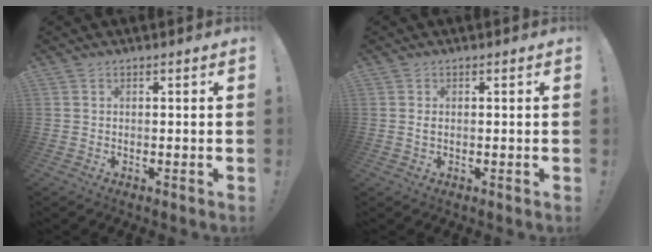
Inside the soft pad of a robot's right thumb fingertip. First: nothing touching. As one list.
[{"total": 0.7, "force": [0.0, 0.4, 0.7], "torque": [-0.009, 0.000, -0.002]}]